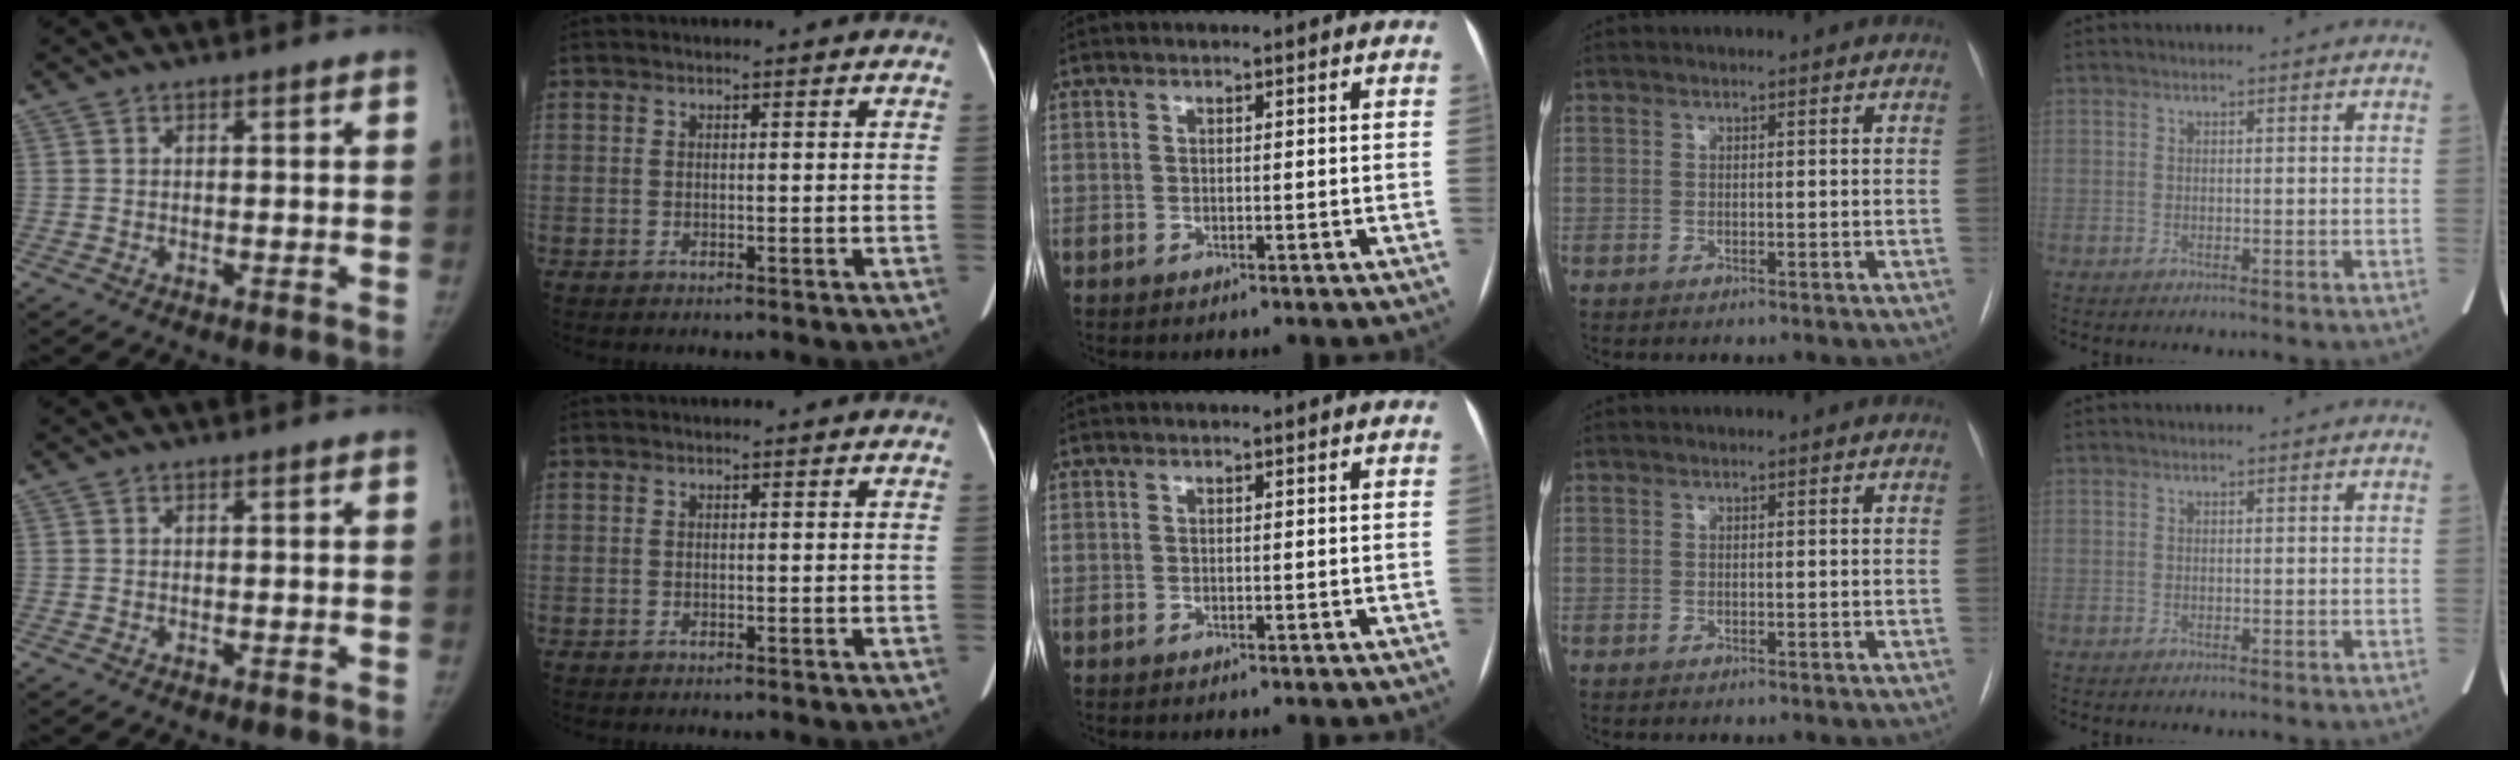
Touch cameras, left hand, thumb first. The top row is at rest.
{}